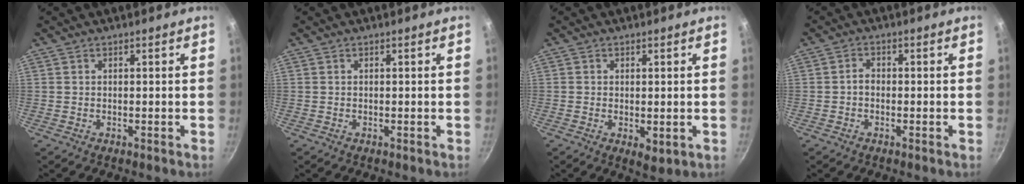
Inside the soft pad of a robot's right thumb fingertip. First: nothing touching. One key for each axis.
{"total": 0.0}
{"total": 3.3, "fx": -0.5, "fy": 1.7, "fz": 2.8, "tx": -0.044, "ty": -0.013, "tz": -0.004}
{"total": 1.8, "fx": -0.6, "fy": 1.3, "fz": 1.1, "tx": -0.016, "ty": 0.011, "tz": -0.014}